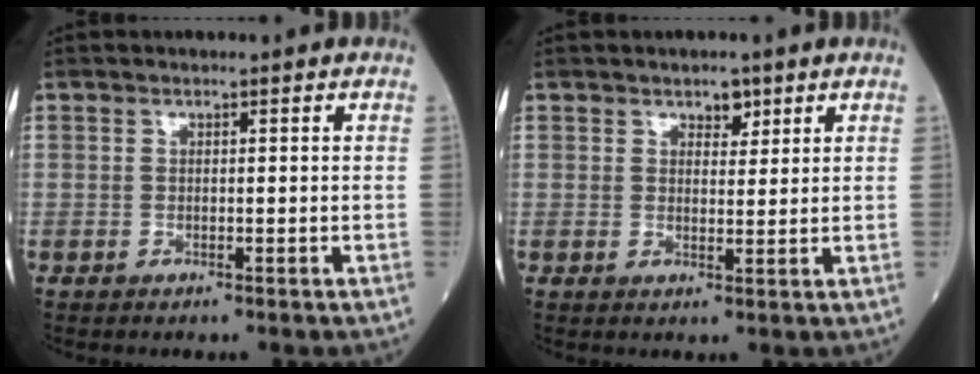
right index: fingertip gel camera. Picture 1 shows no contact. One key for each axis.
{"total": 2.4, "fx": 1.6, "fy": 1.3, "fz": 1.3, "tx": -0.017, "ty": -0.001, "tz": 0.026}